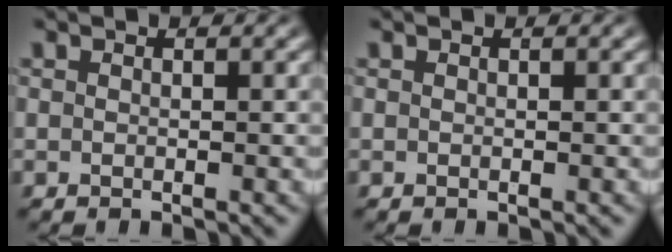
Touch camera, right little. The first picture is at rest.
{"total": 0.0}